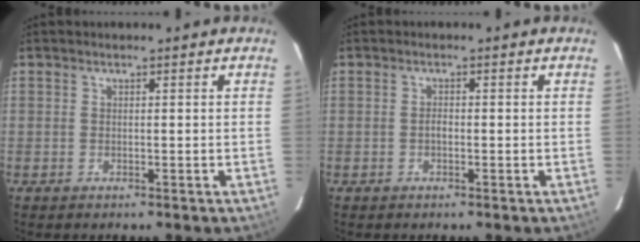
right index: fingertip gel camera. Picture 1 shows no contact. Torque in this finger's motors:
{"motor_torque": [0.36, -0.06, 0.14, 0.04]}